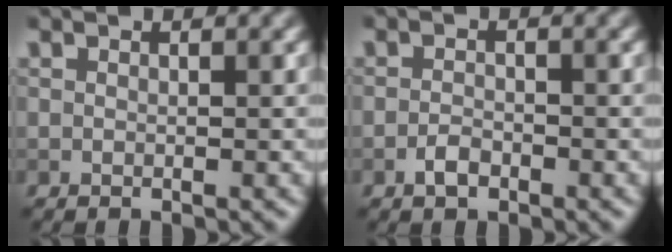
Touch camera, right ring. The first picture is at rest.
{"total": 1.5, "force": [-0.9, 0.7, 0.9], "torque": [-0.017, 0.002, -0.020]}